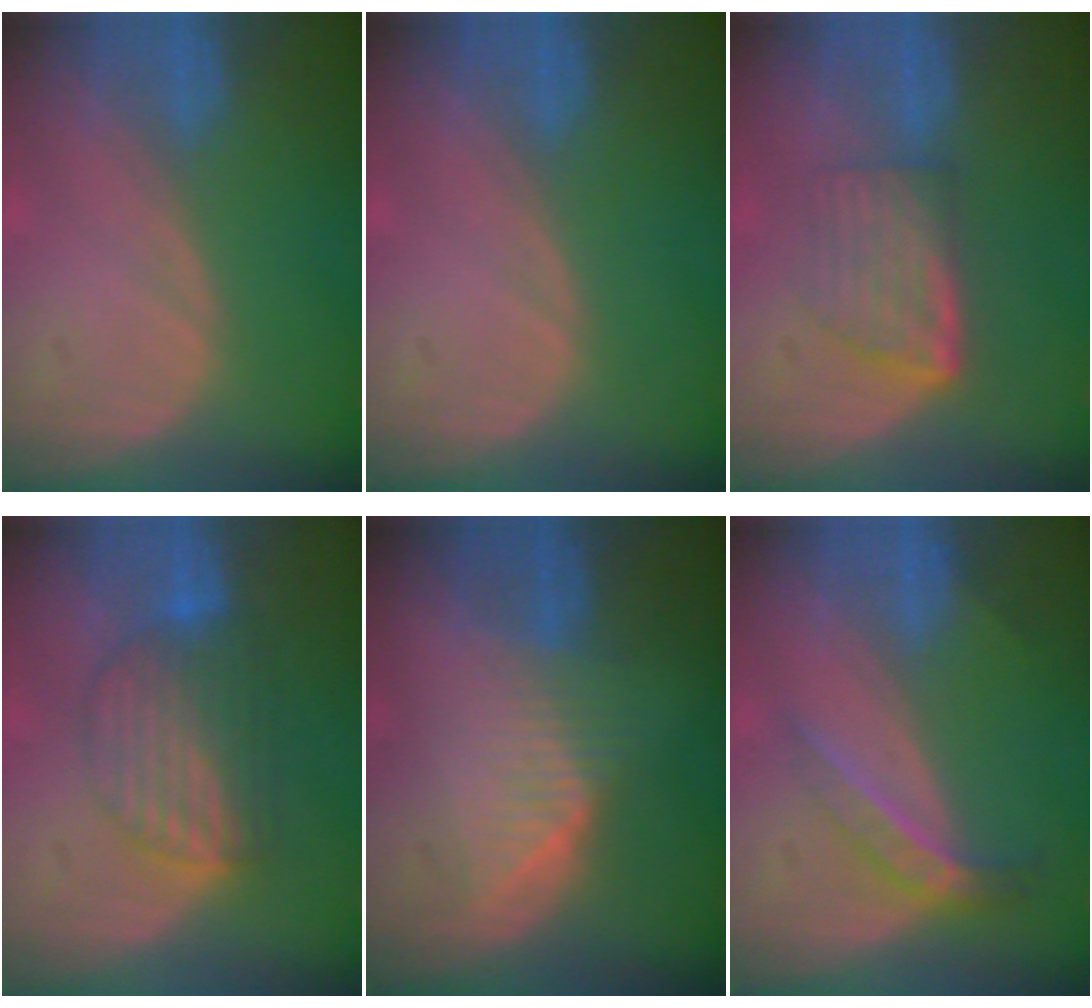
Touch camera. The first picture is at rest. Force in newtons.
{"total": 0.0}
{"total": 5.8, "press": 5.3, "slide": 2.3}
{"total": 6.7, "press": 6.7, "slide": 0.5}
{"total": 5.2, "press": 5.2, "slide": 0.4}
{"total": 4.5, "press": 3.9, "slide": 2.1}